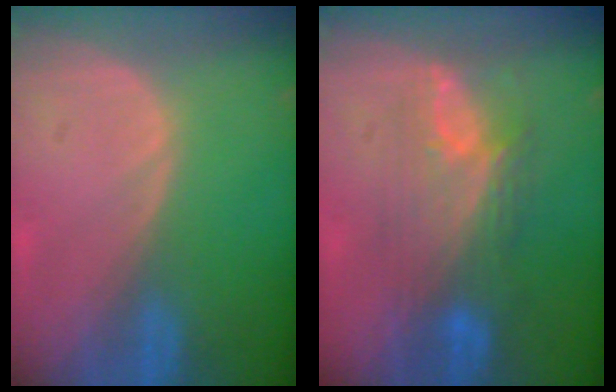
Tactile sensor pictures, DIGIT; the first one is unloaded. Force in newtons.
{"total": 7.5, "press": 7.4, "slide": 1.4}